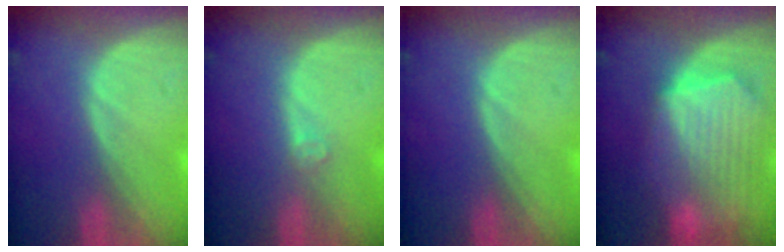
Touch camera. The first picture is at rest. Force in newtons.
{"total": 1.3, "press": 1.1, "slide": 0.7}
{"total": 0.0}
{"total": 10.6, "press": 9.2, "slide": 5.2}